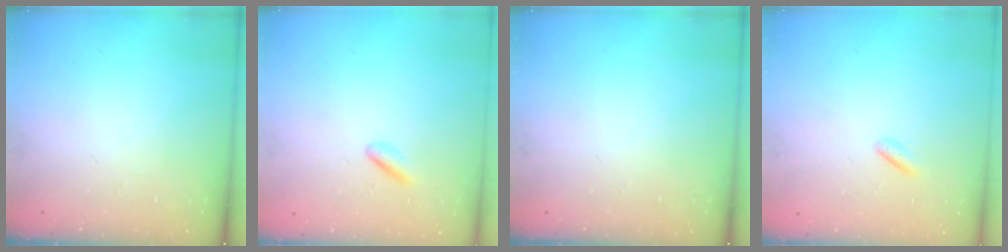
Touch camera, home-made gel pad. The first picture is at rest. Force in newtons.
{"total": 1.8, "press": 1.7, "slide": 0.4}
{"total": 0.0}
{"total": 1.4, "press": 1.1, "slide": 0.8}